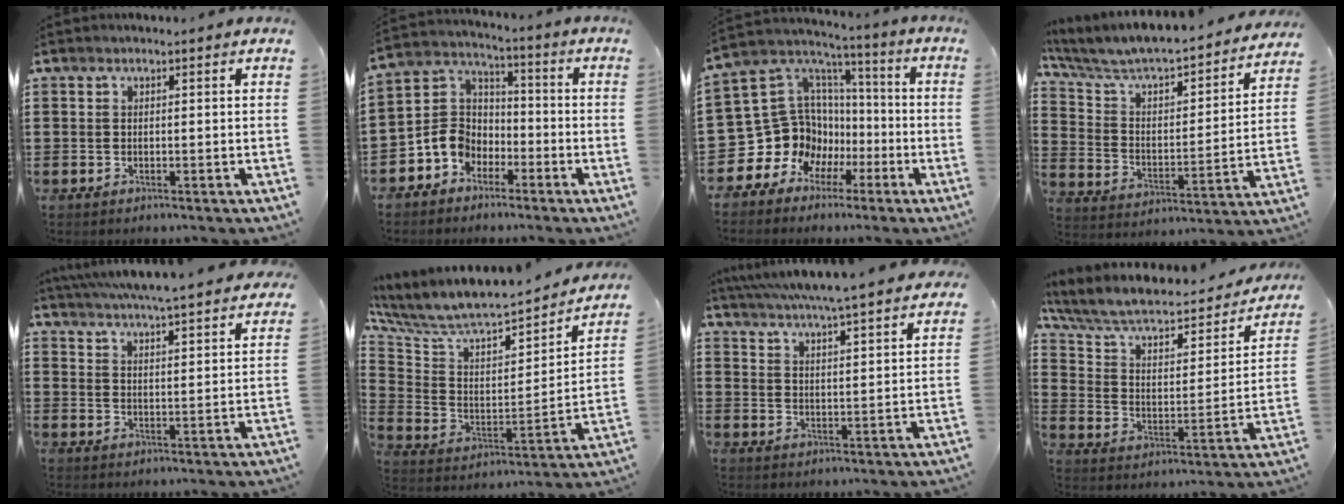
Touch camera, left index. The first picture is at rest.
{"total": 6.5, "force": [-3.3, 5.3, 1.7], "torque": [-0.069, 0.008, -0.073]}
{"total": 12.7, "force": [-3.2, 12.0, 2.8], "torque": [-0.113, -0.032, -0.032]}
{"total": 5.4, "force": [4.9, 1.0, 2.2], "torque": [-0.071, -0.052, 0.074]}
{"total": 5.2, "force": [5.0, -0.5, 1.5], "torque": [-0.051, -0.034, 0.085]}
{"total": 7.0, "force": [5.9, 2.2, 3.0], "torque": [-0.091, -0.058, 0.096]}
{"total": 5.5, "force": [5.1, -1.1, 1.9], "torque": [-0.059, -0.039, 0.084]}
{"total": 7.5, "force": [6.1, 2.0, 3.8], "torque": [-0.101, -0.045, 0.100]}